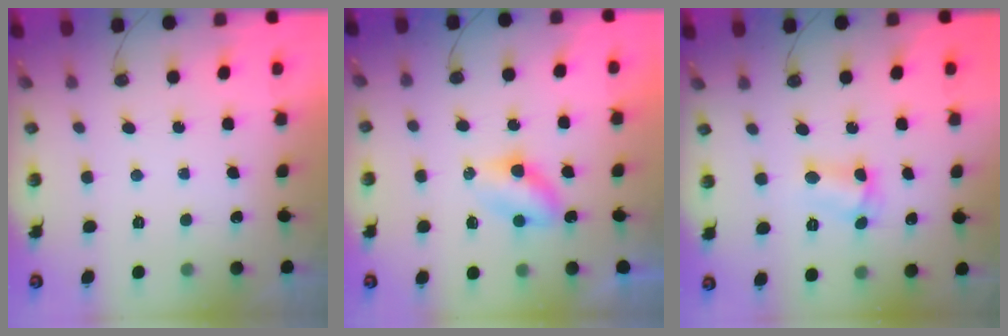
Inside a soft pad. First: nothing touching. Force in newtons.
{"total": 4.3, "press": 4.2, "slide": 0.5}
{"total": 4.3, "press": 4.2, "slide": 0.3}